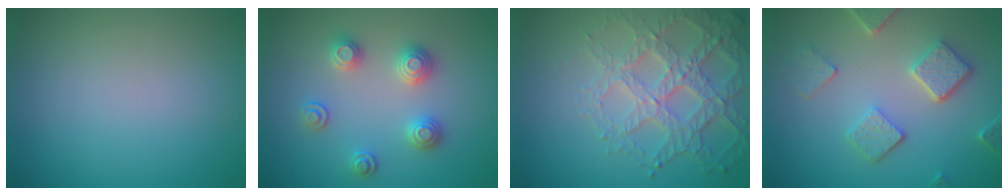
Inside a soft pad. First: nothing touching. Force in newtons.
{"total": 2.9, "press": 2.8, "slide": 0.8}
{"total": 5.9, "press": 4.7, "slide": 3.6}
{"total": 4.8, "press": 3.7, "slide": 3.0}